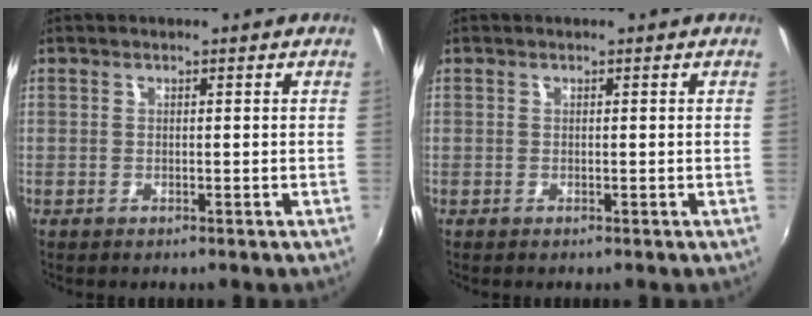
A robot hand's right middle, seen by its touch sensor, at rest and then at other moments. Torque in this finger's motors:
{"motor_torque": [0.27, -0.26, 0.02, 0.00]}